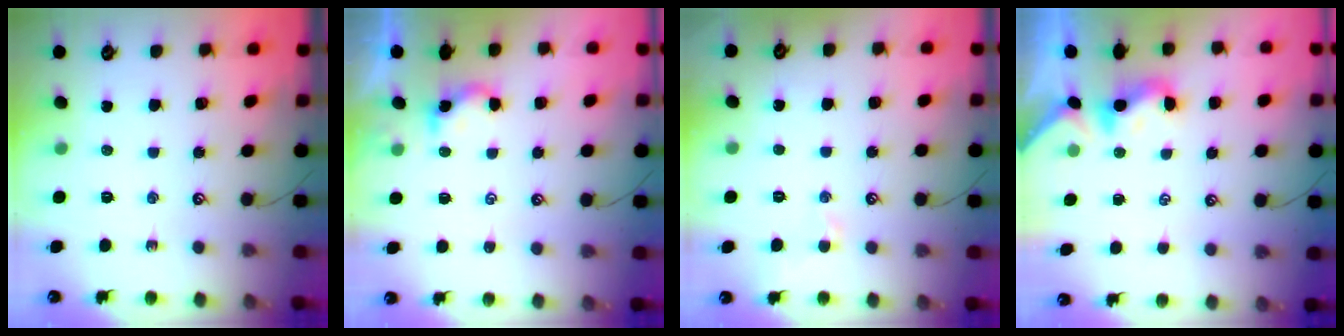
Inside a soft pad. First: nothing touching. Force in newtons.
{"total": 1.1, "press": 1.0, "slide": 0.3}
{"total": 0.5, "press": 0.2, "slide": 0.5}
{"total": 2.0, "press": 1.9, "slide": 0.5}